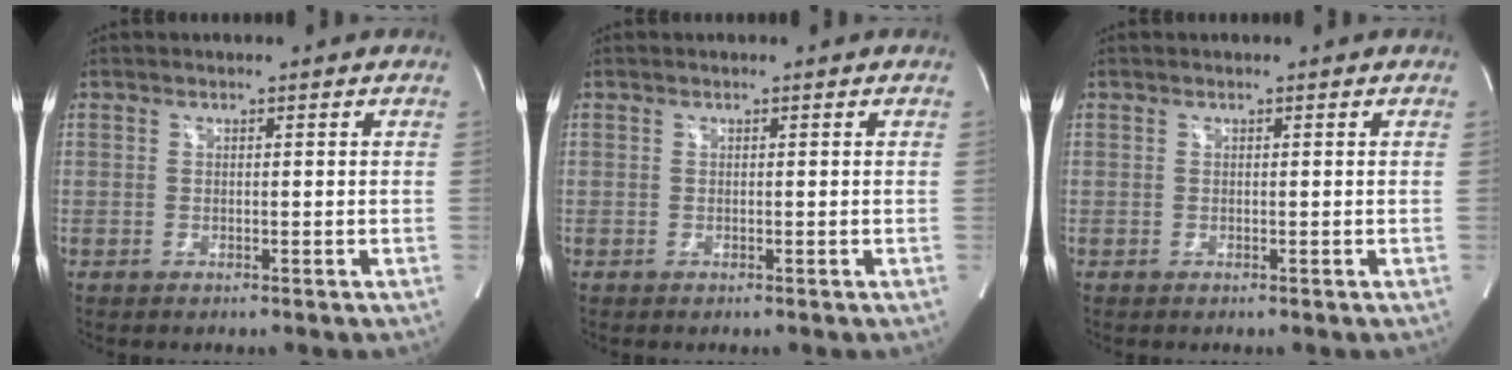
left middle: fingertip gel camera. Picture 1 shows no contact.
{"total": 0.0}
{"total": 0.0}